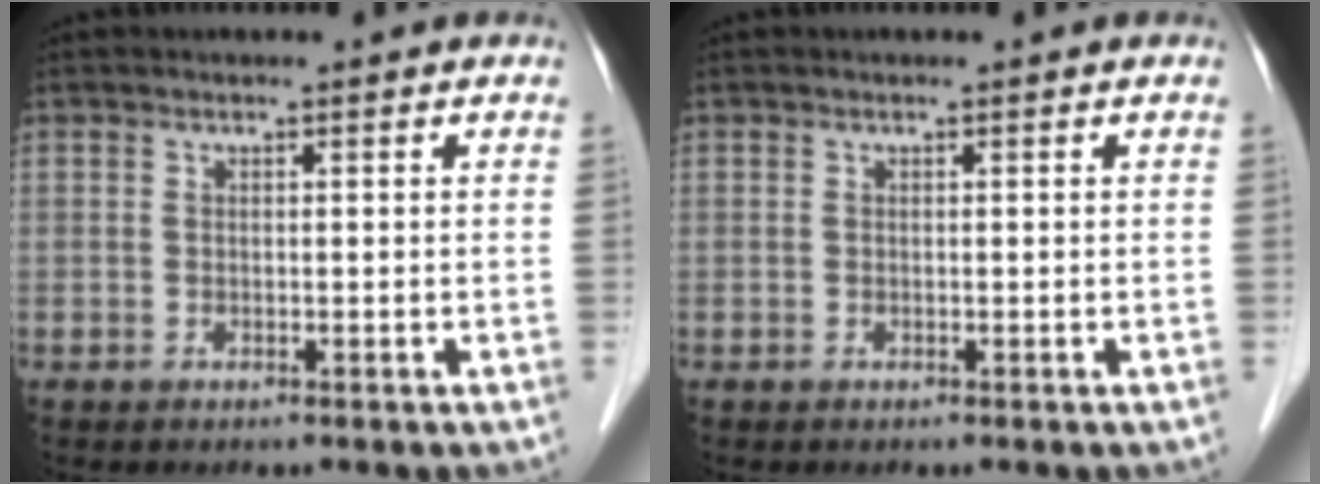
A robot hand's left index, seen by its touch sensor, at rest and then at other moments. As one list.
[{"total": 0.0}]